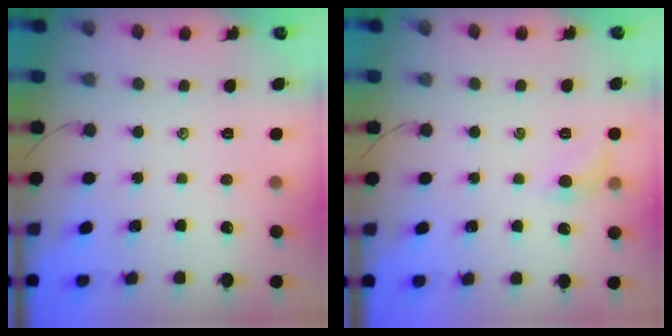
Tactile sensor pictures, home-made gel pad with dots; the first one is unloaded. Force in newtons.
{"total": 6.9, "press": 6.7, "slide": 1.6}